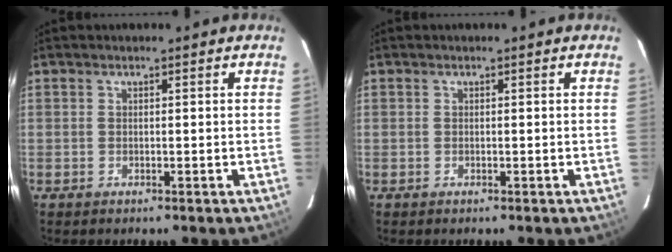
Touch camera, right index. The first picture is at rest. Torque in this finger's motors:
{"motor_torque": [0.00, 0.00, 0.00, 0.00]}